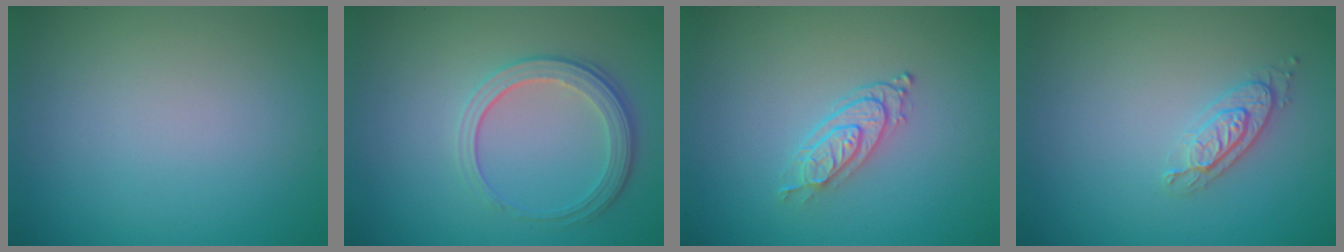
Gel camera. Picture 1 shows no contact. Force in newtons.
{"total": 3.7, "press": 2.8, "slide": 2.3}
{"total": 2.8, "press": 2.2, "slide": 1.7}
{"total": 2.1, "press": 2.0, "slide": 0.6}